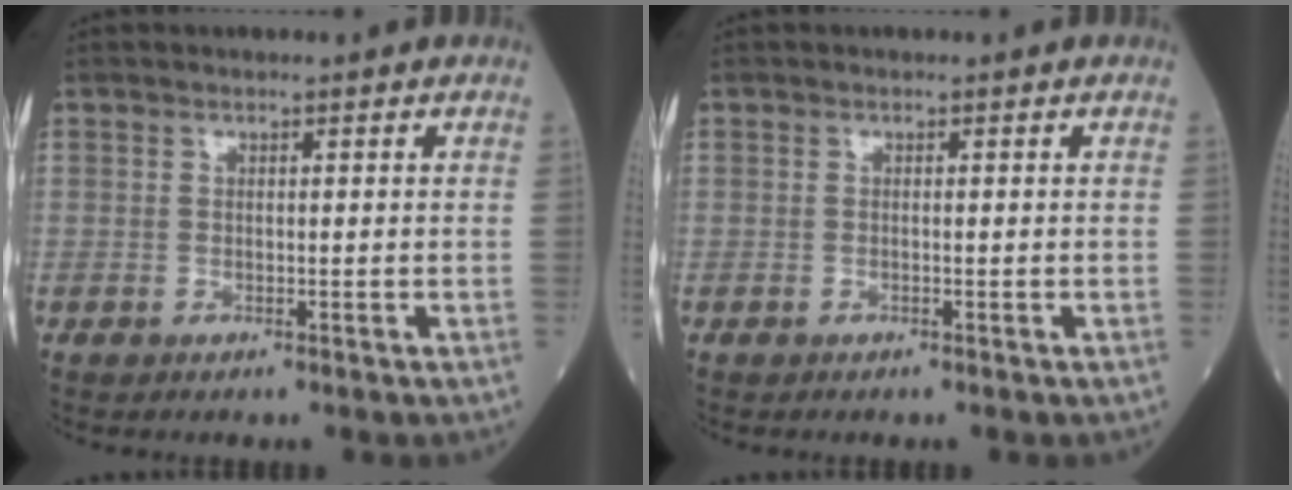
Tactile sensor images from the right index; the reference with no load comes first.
{"total": 0.0}